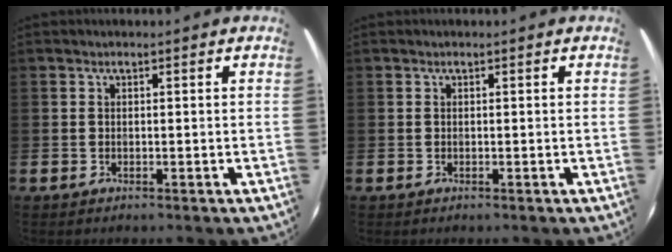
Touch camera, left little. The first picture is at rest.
{"total": 0.0}